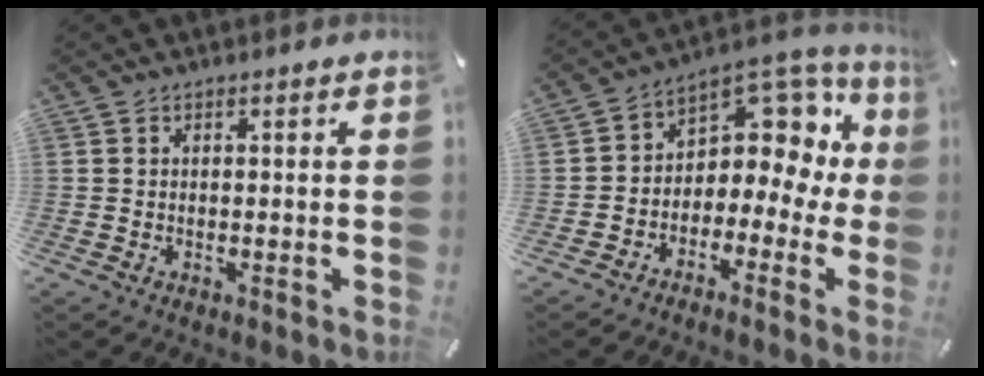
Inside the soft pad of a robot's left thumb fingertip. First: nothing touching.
{"total": 8.0, "force": [2.3, 6.3, 4.4], "torque": [-0.056, -0.031, 0.039]}